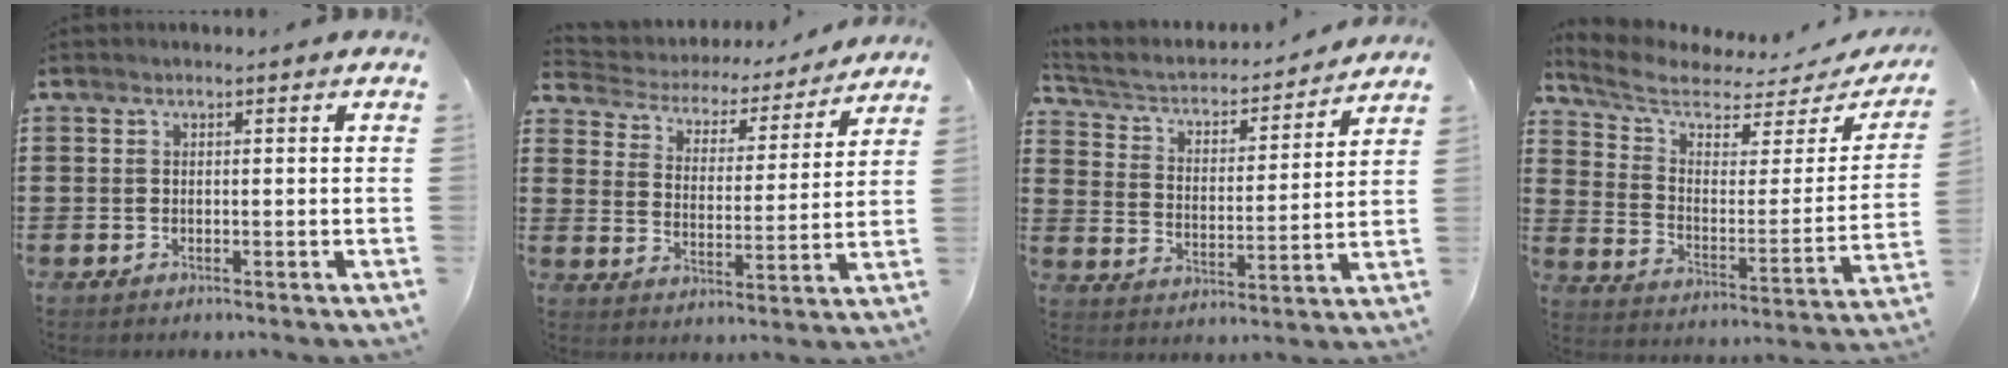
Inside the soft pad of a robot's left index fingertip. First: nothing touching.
{"total": 3.7, "force": [3.5, 1.0, 0.3], "torque": [-0.032, -0.029, 0.050]}
{"total": 3.3, "force": [2.7, 1.4, 1.1], "torque": [-0.041, -0.023, 0.036]}
{"total": 6.0, "force": [5.1, 1.8, 2.6], "torque": [-0.079, -0.035, 0.086]}